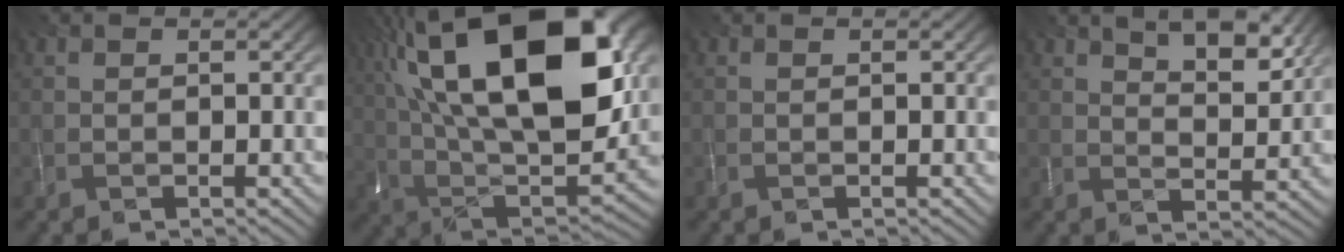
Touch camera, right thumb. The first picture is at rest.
{"total": 23.7, "force": [8.5, 10.9, 19.2], "torque": [-0.377, 0.042, 0.142]}
{"total": 0.0}
{"total": 7.1, "force": [4.4, 2.8, 4.8], "torque": [-0.077, -0.001, 0.081]}